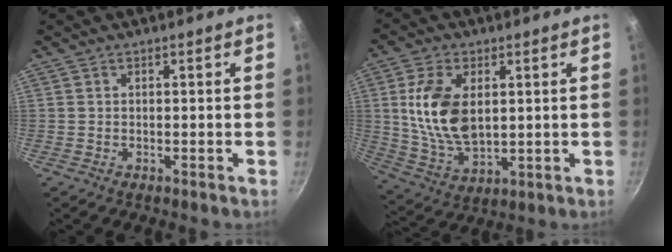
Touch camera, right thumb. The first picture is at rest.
{"total": 13.8, "force": [2.6, 8.0, 11.0], "torque": [-0.198, -0.019, 0.059]}